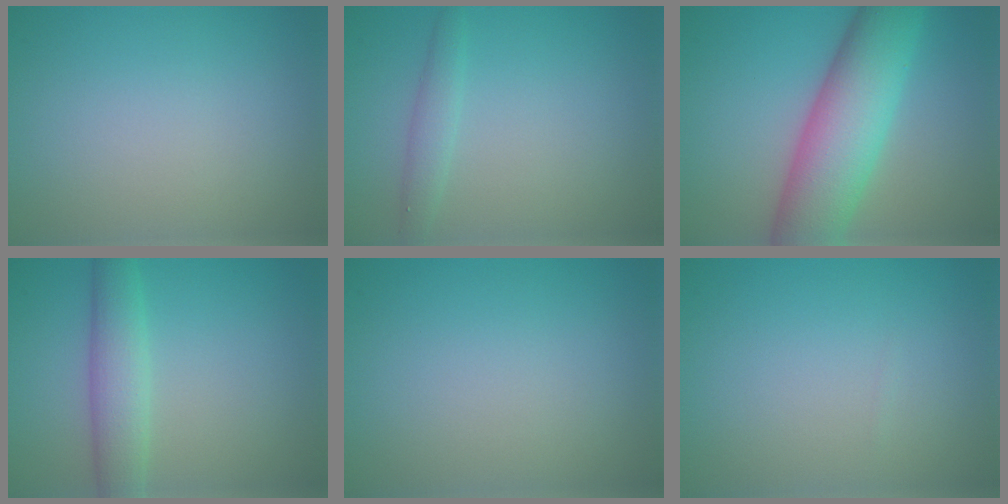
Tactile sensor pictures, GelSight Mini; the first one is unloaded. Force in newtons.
{"total": 1.6, "press": 1.6, "slide": 0.1}
{"total": 9.6, "press": 9.6, "slide": 0.3}
{"total": 3.7, "press": 3.7, "slide": 0.2}
{"total": 0.0}
{"total": 0.0}